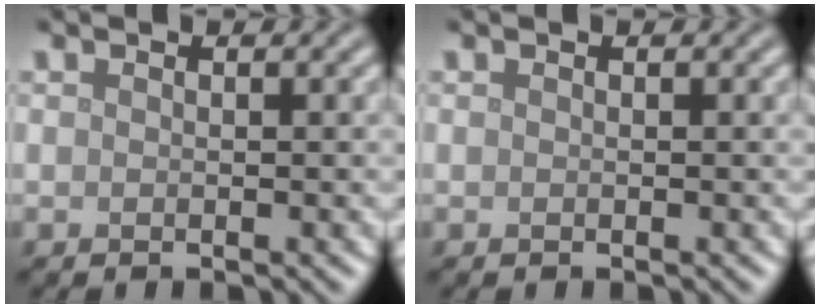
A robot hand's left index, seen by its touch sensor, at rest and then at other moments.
{"total": 0.0}